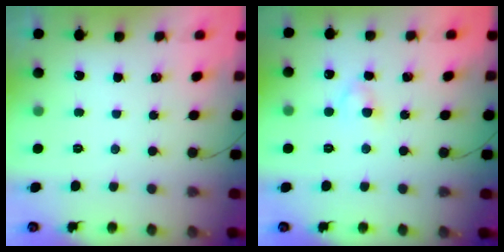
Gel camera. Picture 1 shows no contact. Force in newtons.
{"total": 3.3, "press": 3.1, "slide": 1.2}